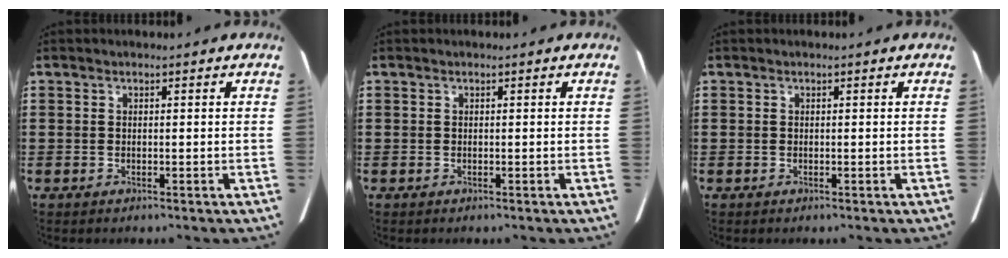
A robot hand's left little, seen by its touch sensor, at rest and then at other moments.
{"total": 0.0}
{"total": 0.0}